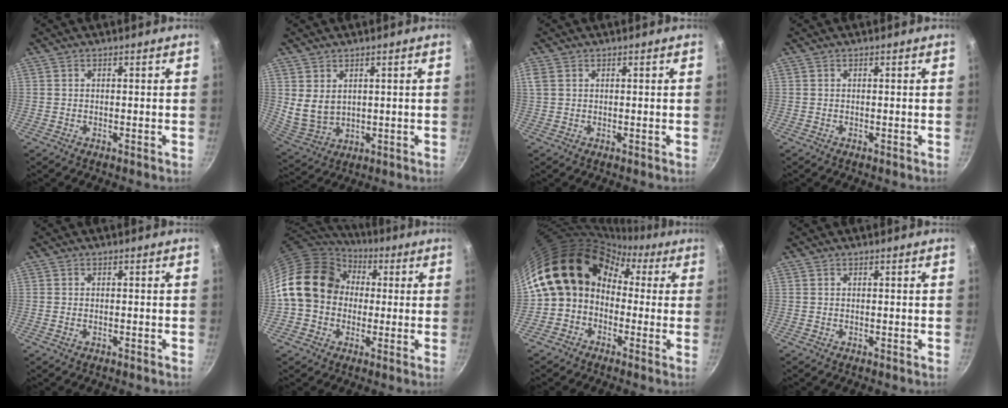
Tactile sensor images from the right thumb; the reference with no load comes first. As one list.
[{"total": 6.4, "force": [2.0, 4.7, 3.9], "torque": [-0.061, -0.021, 0.056]}, {"total": 2.0, "force": [0.8, 1.3, 1.2], "torque": [-0.027, 0.004, 0.020]}, {"total": 0.0}, {"total": 0.9, "force": [-0.4, 0.5, 0.6], "torque": [-0.016, 0.002, -0.008]}, {"total": 16.1, "force": [1.5, 13.4, 8.9], "torque": [-0.123, 0.036, 0.015]}, {"total": 15.8, "force": [1.0, 13.1, 8.7], "torque": [-0.124, 0.055, -0.006]}, {"total": 0.0}]